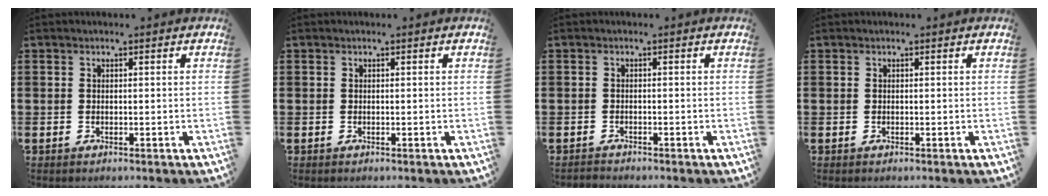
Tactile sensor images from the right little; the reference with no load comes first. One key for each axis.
{"total": 0.0}
{"total": 0.7, "fx": -0.6, "fy": 0.1, "fz": 0.0, "tx": -0.002, "ty": -0.001, "tz": -0.014}
{"total": 0.0}